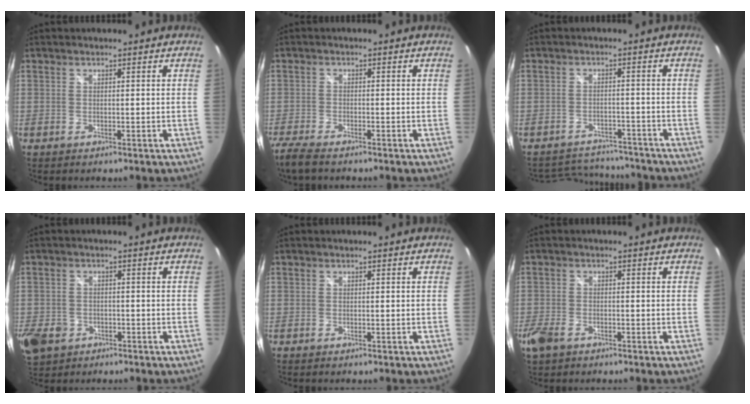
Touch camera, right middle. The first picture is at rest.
{"total": 5.0, "force": [-4.1, 0.7, 2.7], "torque": [-0.077, -0.021, -0.084]}
{"total": 9.6, "force": [-8.9, 3.0, 1.7], "torque": [-0.047, 0.019, -0.120]}
{"total": 10.4, "force": [-4.6, 7.9, 5.0], "torque": [-0.155, -0.020, -0.077]}
{"total": 0.0}
{"total": 4.8, "force": [-2.9, 2.8, 2.6], "torque": [-0.069, -0.009, -0.055]}